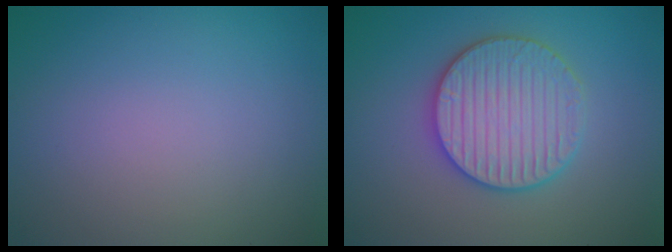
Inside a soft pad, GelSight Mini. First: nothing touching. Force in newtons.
{"total": 5.2, "press": 5.1, "slide": 1.1}